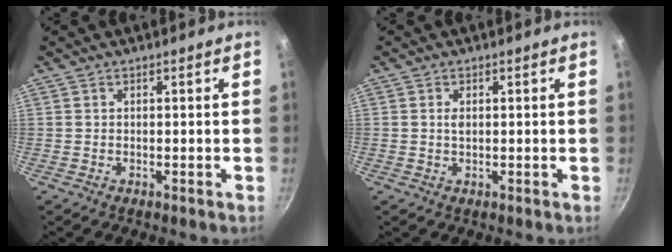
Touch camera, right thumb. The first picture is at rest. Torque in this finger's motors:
{"motor_torque": [0.51, 0.43, 0.41, -0.09, 0.05]}